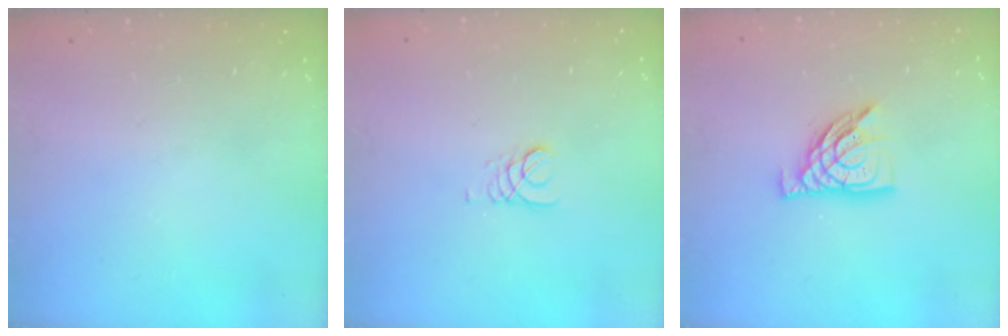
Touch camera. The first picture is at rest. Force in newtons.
{"total": 2.2, "press": 2.2, "slide": 0.3}
{"total": 12.2, "press": 12.1, "slide": 1.2}